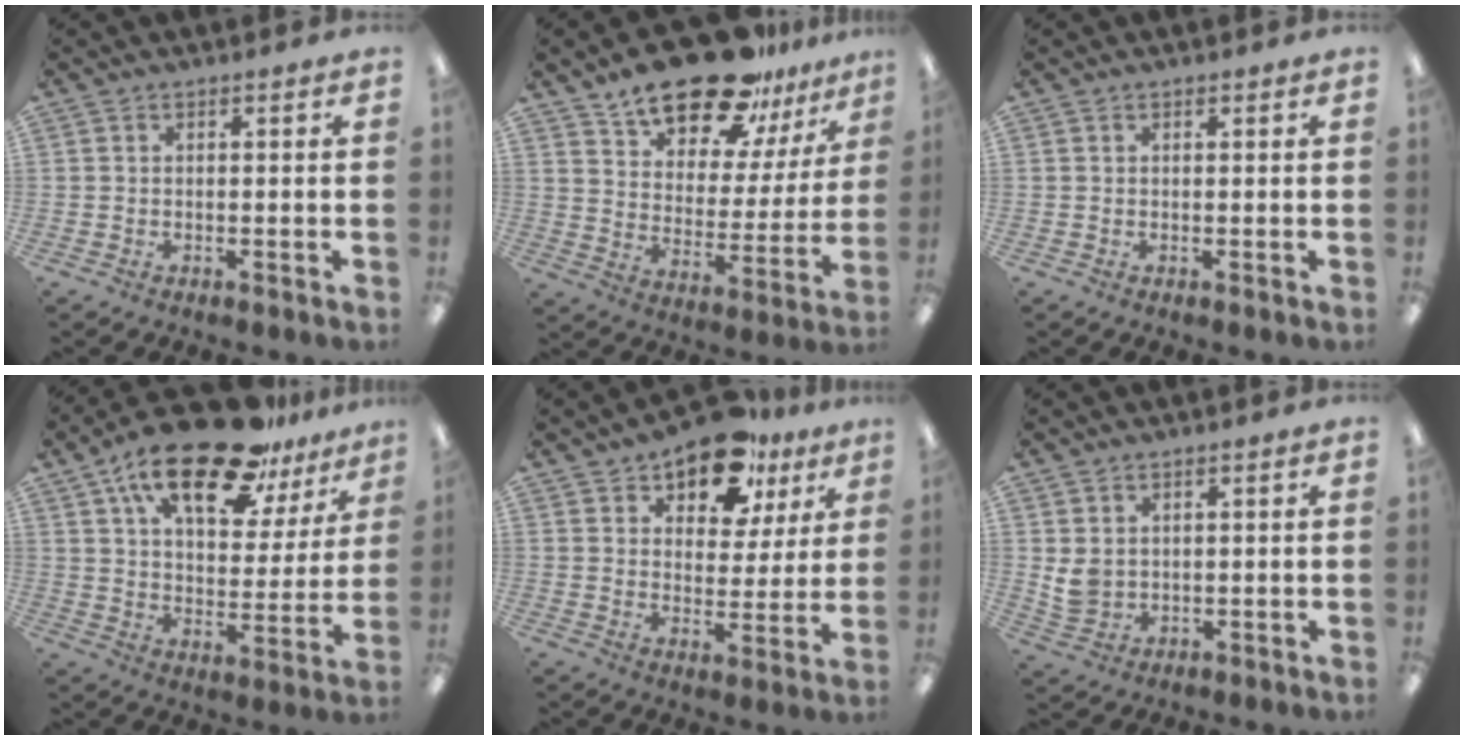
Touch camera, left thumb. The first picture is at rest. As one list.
[{"total": 19.7, "force": [15.8, 7.9, 8.7], "torque": [-0.141, -0.110, 0.275]}, {"total": 0.7, "force": [0.4, 0.4, 0.4], "torque": [-0.009, 0.002, 0.008]}, {"total": 21.5, "force": [14.9, 8.3, 13.0], "torque": [-0.218, -0.082, 0.253]}, {"total": 14.1, "force": [10.4, 7.0, 6.4], "torque": [-0.095, -0.059, 0.184]}, {"total": 4.7, "force": [1.7, 3.7, 2.3], "torque": [-0.045, -0.002, 0.034]}]